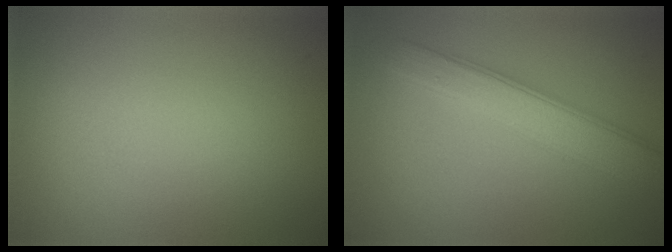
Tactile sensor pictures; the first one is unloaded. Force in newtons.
{"total": 4.3, "press": 4.3, "slide": 0.0}